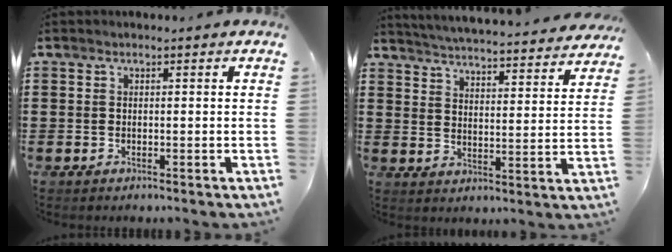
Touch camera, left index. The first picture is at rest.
{"total": 4.6, "force": [4.5, -0.6, 0.7], "torque": [-0.037, -0.042, 0.074]}